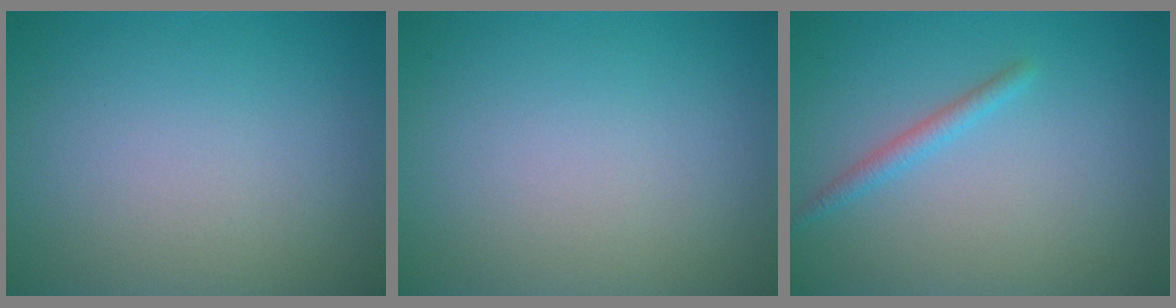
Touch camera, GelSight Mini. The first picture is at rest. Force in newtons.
{"total": 0.0}
{"total": 1.5, "press": 1.5, "slide": 0.1}